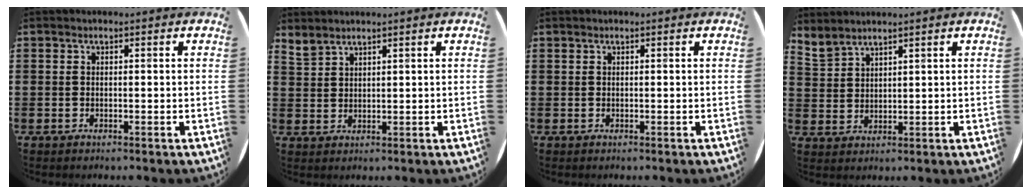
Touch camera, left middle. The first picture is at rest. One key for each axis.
{"total": 2.1, "fx": 2.1, "fy": 0.2, "fz": 0.1, "tx": -0.004, "ty": -0.004, "tz": 0.042}
{"total": 0.0}
{"total": 2.8, "fx": 2.8, "fy": 0.3, "fz": 0.0, "tx": -0.006, "ty": -0.011, "tz": 0.054}